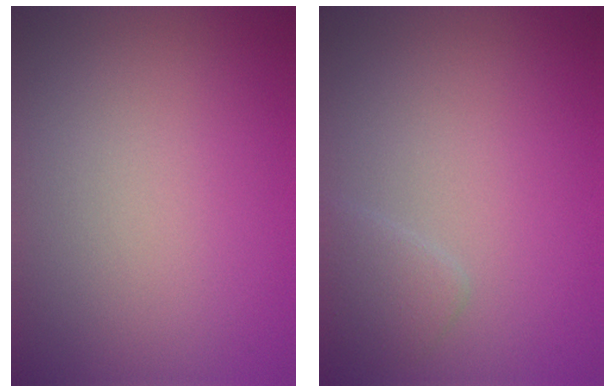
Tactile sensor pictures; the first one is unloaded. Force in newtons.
{"total": 1.4, "press": 1.4, "slide": 0.1}